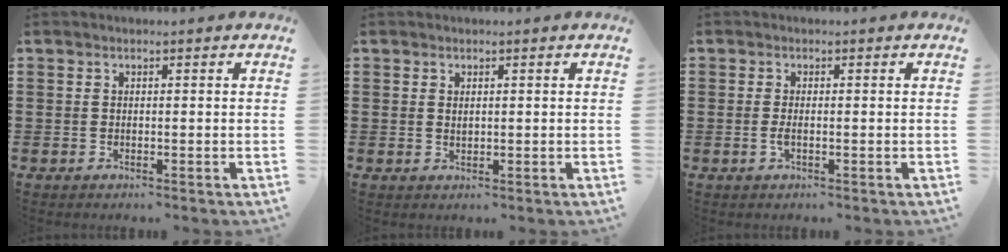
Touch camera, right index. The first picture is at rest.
{"total": 0.8, "force": [0.5, 0.4, 0.3], "torque": [-0.008, 0.003, 0.010]}
{"total": 1.3, "force": [-0.3, 0.3, 1.2], "torque": [-0.037, -0.007, -0.010]}